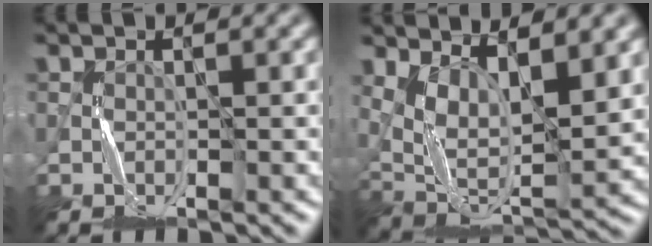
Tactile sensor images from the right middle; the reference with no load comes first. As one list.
[{"total": 8.7, "force": [3.5, 3.7, 7.0], "torque": [-0.137, -0.001, 0.069]}]